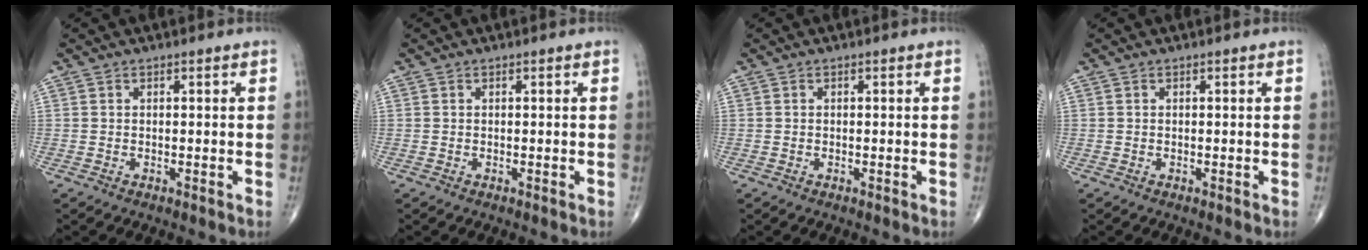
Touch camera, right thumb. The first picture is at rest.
{"total": 0.0}
{"total": 0.0}
{"total": 0.0}